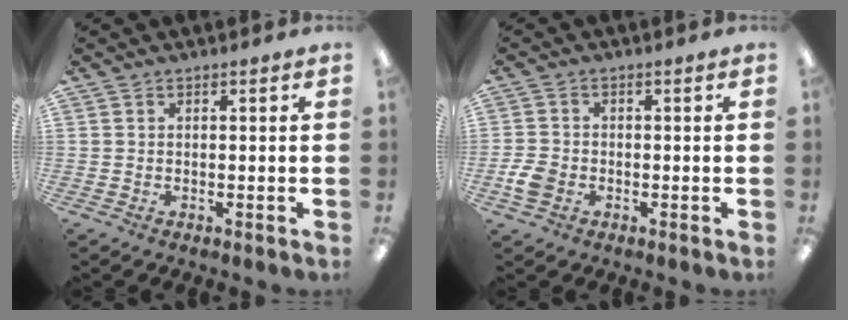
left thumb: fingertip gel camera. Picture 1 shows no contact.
{"total": 4.5, "force": [-1.6, 3.4, 2.5], "torque": [-0.058, 0.004, -0.032]}